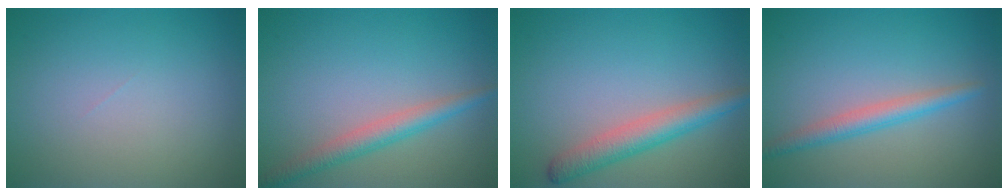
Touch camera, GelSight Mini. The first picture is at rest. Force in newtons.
{"total": 2.8, "press": 2.8, "slide": 0.1}
{"total": 3.7, "press": 3.6, "slide": 0.3}
{"total": 2.5, "press": 2.5, "slide": 0.0}